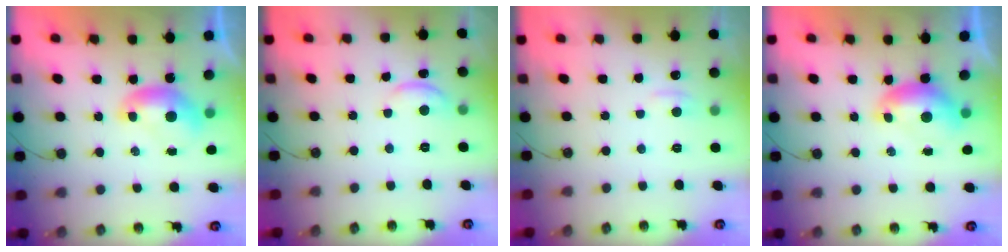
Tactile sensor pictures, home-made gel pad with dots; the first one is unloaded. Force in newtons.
{"total": 2.2, "press": 2.1, "slide": 0.5}
{"total": 0.9, "press": 0.6, "slide": 0.7}
{"total": 0.6, "press": 0.4, "slide": 0.4}